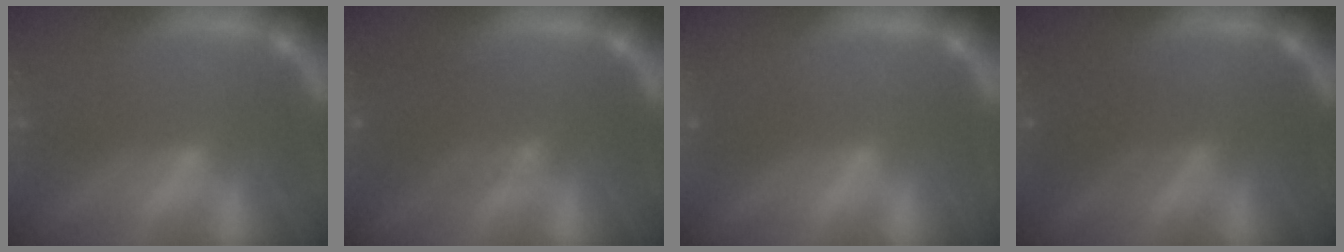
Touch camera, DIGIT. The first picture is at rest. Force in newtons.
{"total": 4.1}
{"total": 1.0}
{"total": 2.5}